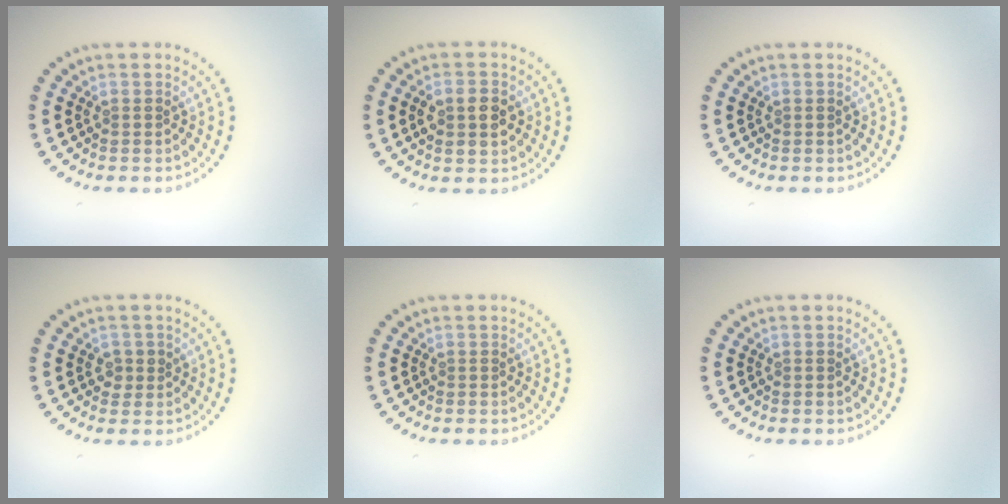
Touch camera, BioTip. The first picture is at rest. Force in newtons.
{"total": 2.9, "press": 2.9, "slide": 0.1}
{"total": 0.0}
{"total": 1.3, "press": 1.2, "slide": 0.4}
{"total": 0.0}
{"total": 0.0}